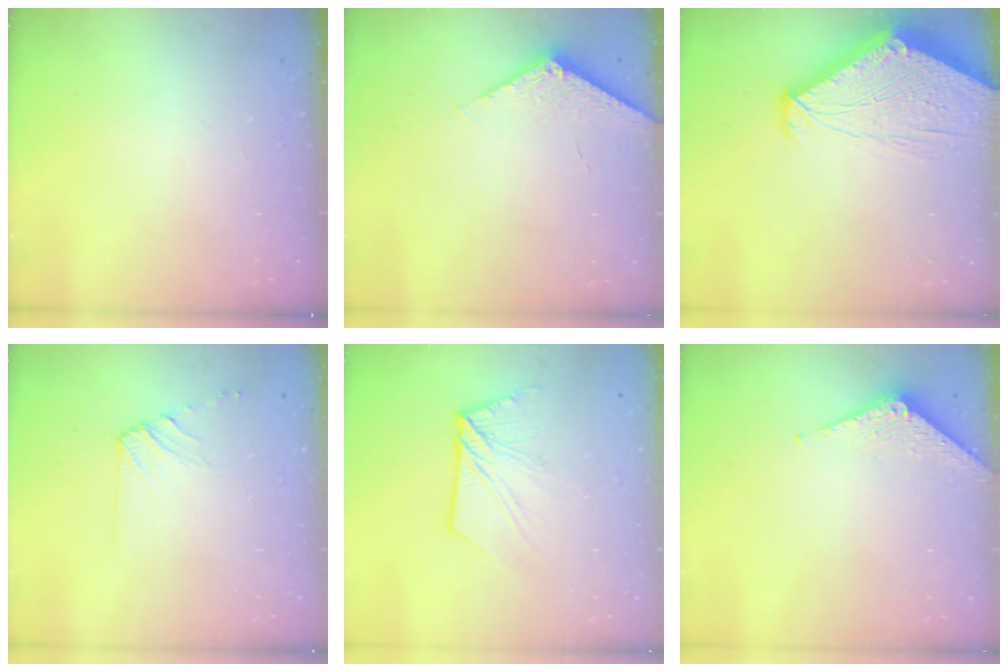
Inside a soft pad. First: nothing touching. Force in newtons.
{"total": 3.6, "press": 3.6, "slide": 0.3}
{"total": 6.7, "press": 6.7, "slide": 0.5}
{"total": 6.8, "press": 6.7, "slide": 0.8}
{"total": 11.5, "press": 11.4, "slide": 1.0}
{"total": 3.5, "press": 3.5, "slide": 0.3}